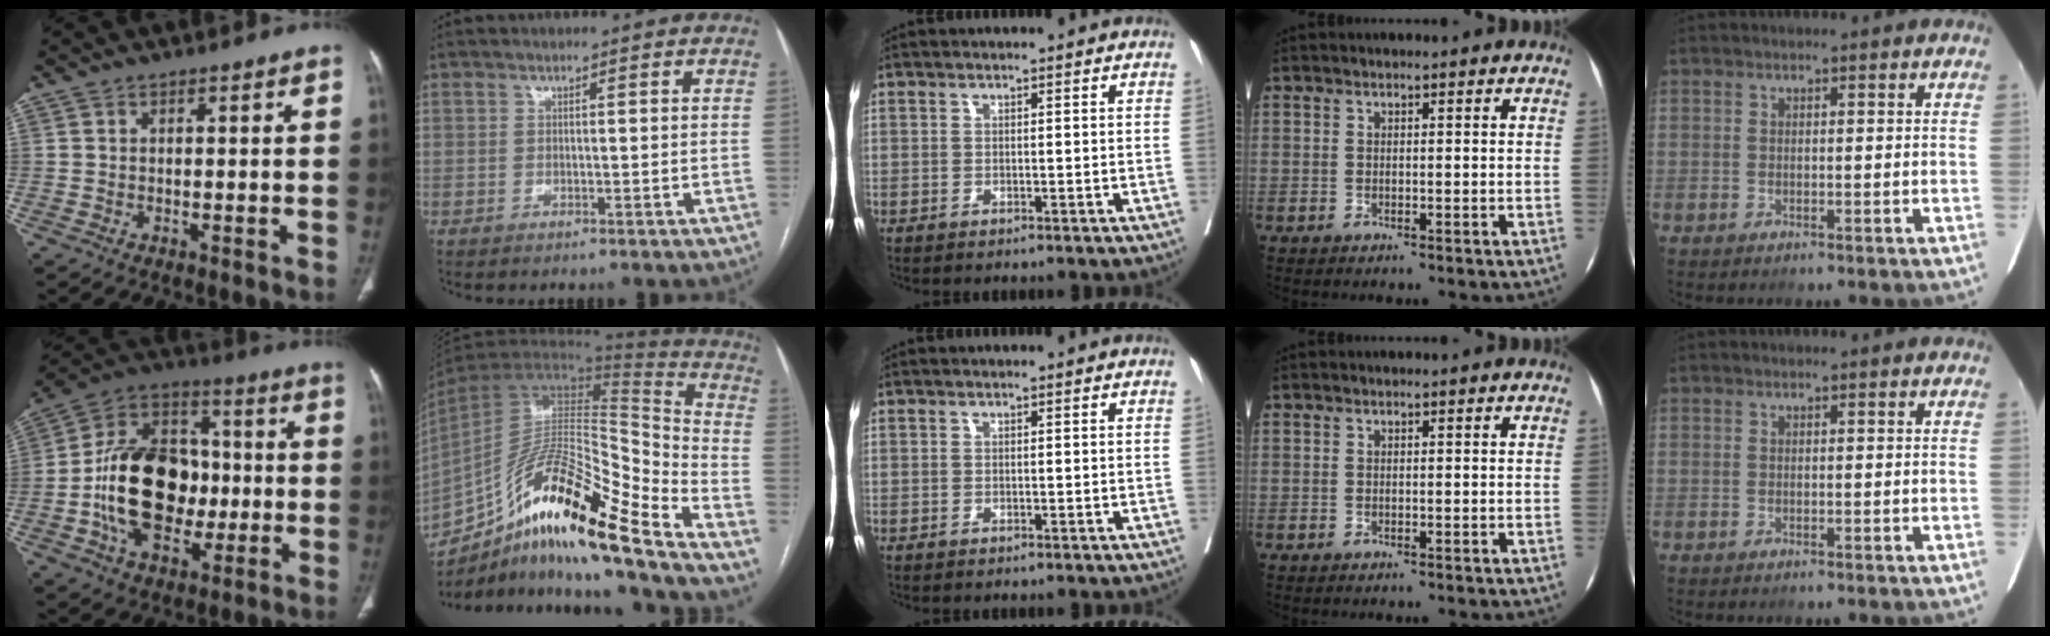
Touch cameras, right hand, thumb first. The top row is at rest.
{"thumb": {"total": 22.4, "force": [-3.0, 15.2, 16.2], "torque": [-0.245, 0.031, -0.043]}, "index": {"total": 24.5, "force": [-16.6, 2.7, 17.9], "torque": [-0.301, -0.004, -0.294]}}